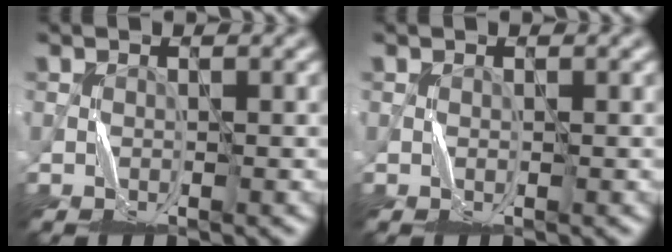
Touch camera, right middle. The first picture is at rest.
{"total": 0.0}